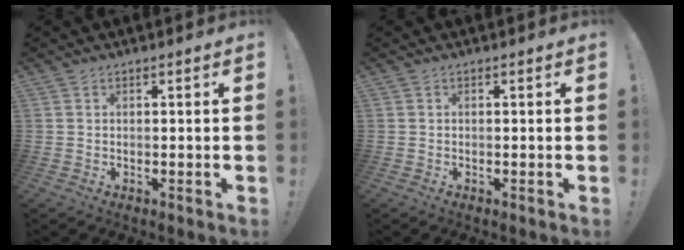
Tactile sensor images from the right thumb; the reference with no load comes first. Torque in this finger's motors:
{"motor_torque": [-0.31, 0.42, 0.29, -0.20, -0.09]}